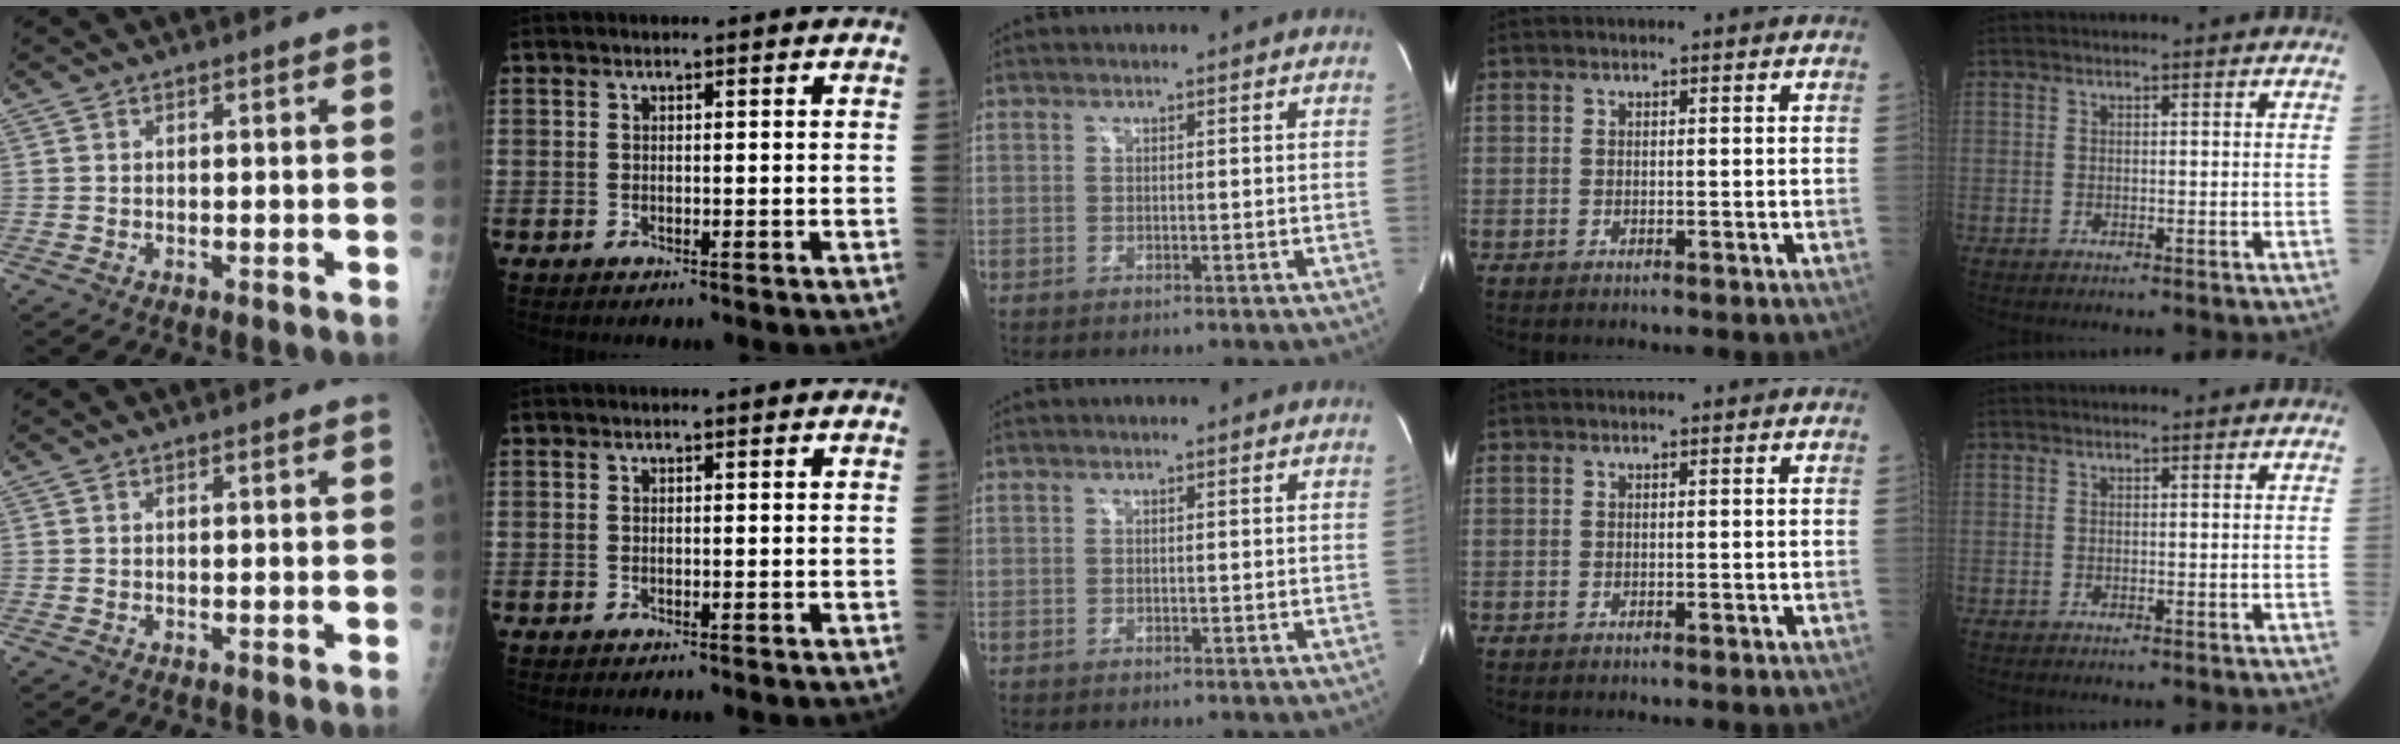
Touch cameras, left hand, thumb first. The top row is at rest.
{}